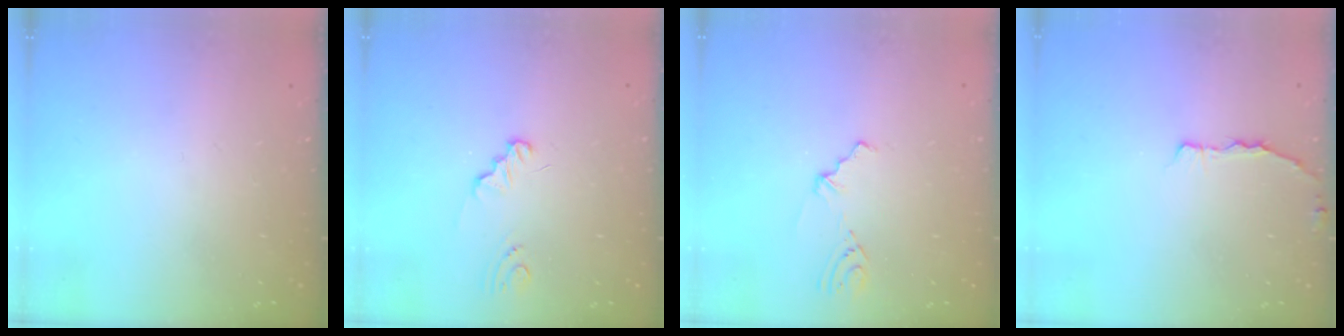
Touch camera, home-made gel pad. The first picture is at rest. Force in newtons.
{"total": 1.5, "press": 1.4, "slide": 0.1}
{"total": 2.1, "press": 1.1, "slide": 1.8}
{"total": 3.3, "press": 3.3, "slide": 0.4}